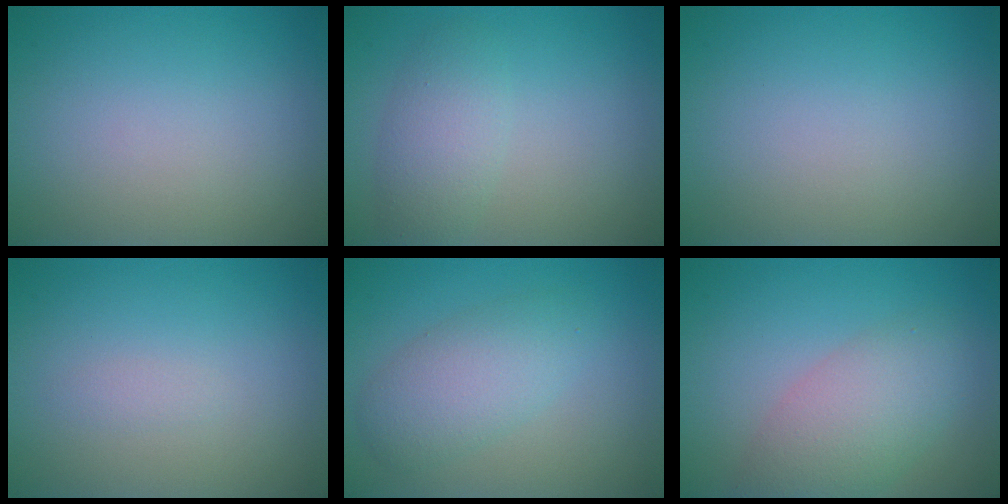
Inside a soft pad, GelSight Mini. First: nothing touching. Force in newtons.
{"total": 2.9, "press": 2.9, "slide": 0.0}
{"total": 0.0}
{"total": 0.6, "press": 0.6, "slide": 0.0}
{"total": 4.0, "press": 4.0, "slide": 0.3}
{"total": 4.9, "press": 4.8, "slide": 0.3}